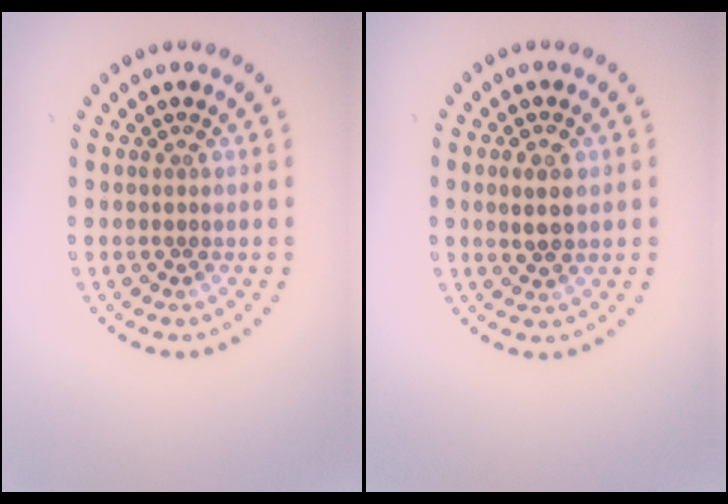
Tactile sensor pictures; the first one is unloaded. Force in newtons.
{"total": 2.5, "press": 2.4, "slide": 0.5}